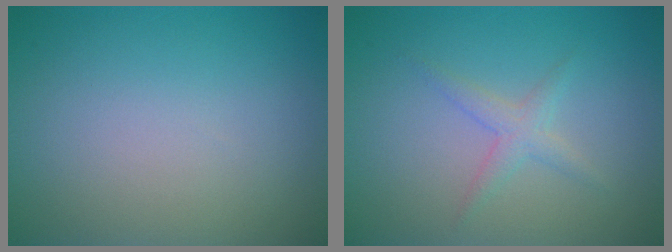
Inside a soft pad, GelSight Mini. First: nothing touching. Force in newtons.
{"total": 1.6, "press": 1.6, "slide": 0.1}